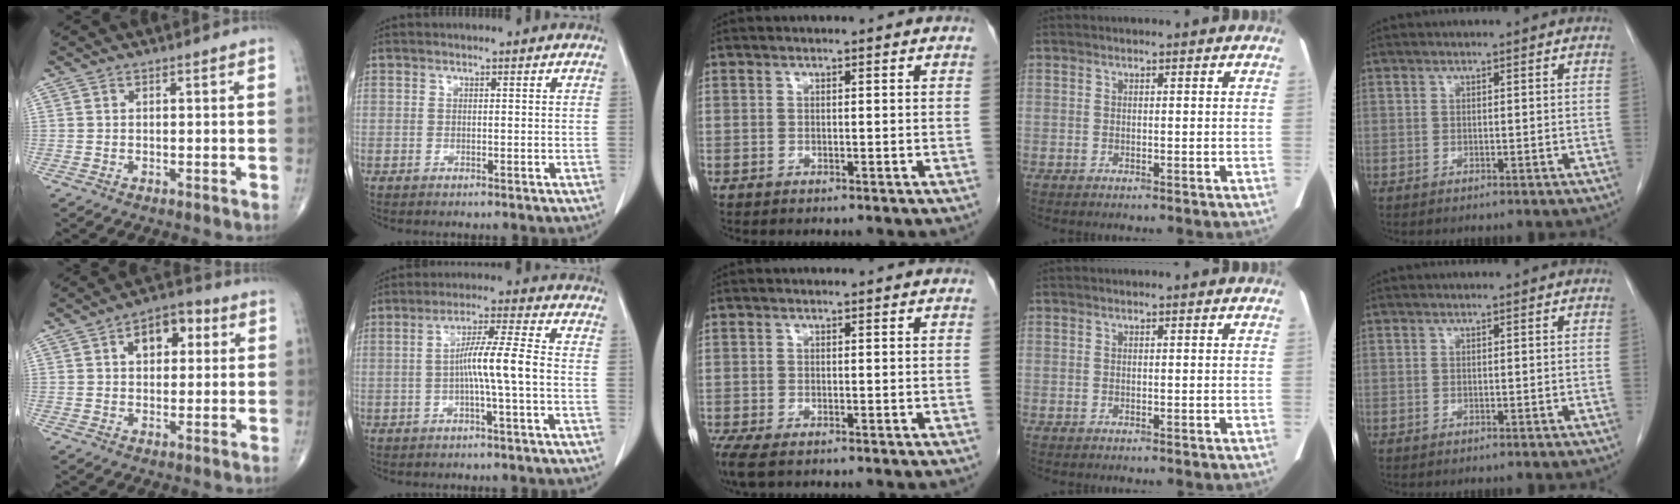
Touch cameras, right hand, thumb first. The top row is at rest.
{"thumb": {"total": 8.5, "force": [2.6, 5.3, 6.2], "torque": [-0.060, 0.013, 0.030]}, "index": {"total": 7.1, "force": [-1.2, -0.7, 7.0], "torque": [-0.126, 0.012, -0.021]}, "middle": {"total": 4.1, "force": [-2.8, 1.4, 2.6], "torque": [-0.057, -0.015, -0.046]}}